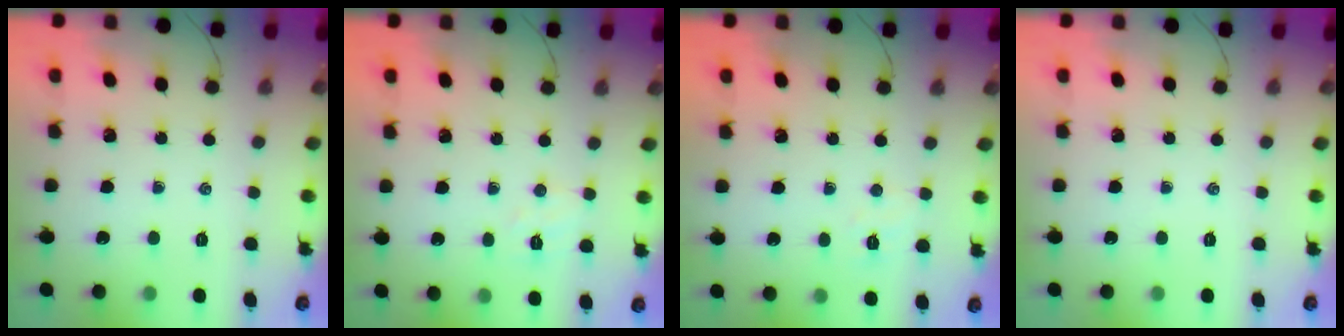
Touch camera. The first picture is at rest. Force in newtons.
{"total": 5.1, "press": 5.0, "slide": 1.0}
{"total": 4.1, "press": 4.0, "slide": 1.0}
{"total": 0.0}